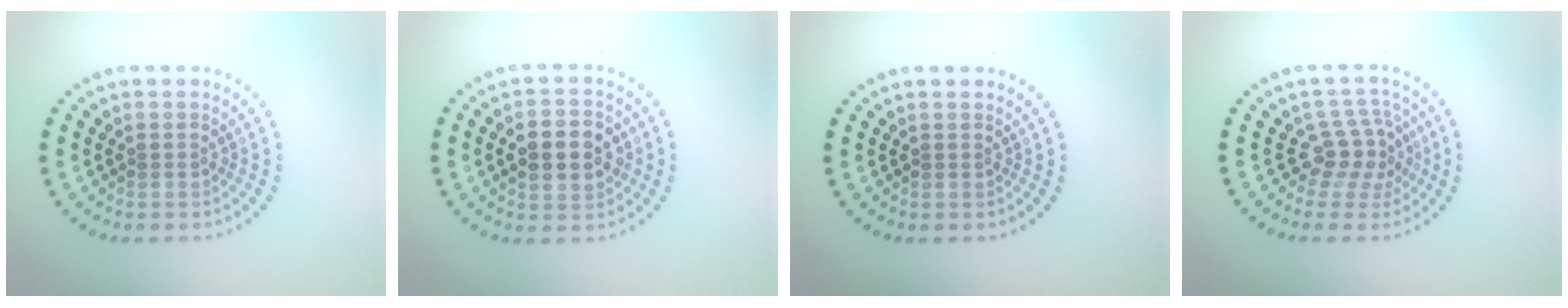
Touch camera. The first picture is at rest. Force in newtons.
{"total": 5.3, "press": 5.3, "slide": 0.3}
{"total": 0.0}
{"total": 3.3, "press": 2.8, "slide": 1.7}